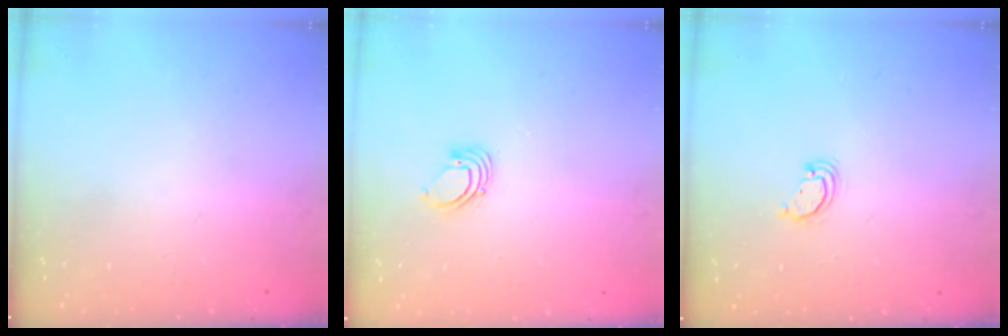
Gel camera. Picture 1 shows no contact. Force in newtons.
{"total": 2.7, "press": 2.7, "slide": 0.1}
{"total": 2.2, "press": 2.2, "slide": 0.3}